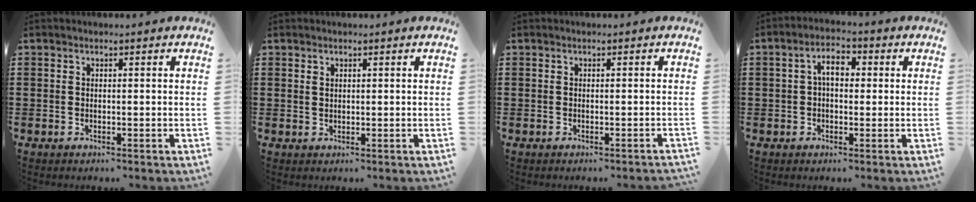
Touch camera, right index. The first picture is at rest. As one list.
[{"total": 0.8, "force": [0.5, 0.5, 0.3], "torque": [-0.007, 0.002, 0.010]}, {"total": 0.5, "force": [-0.4, -0.1, 0.3], "torque": [-0.006, -0.004, -0.007]}, {"total": 4.1, "force": [0.3, 2.3, 3.3], "torque": [-0.067, 0.015, 0.002]}]